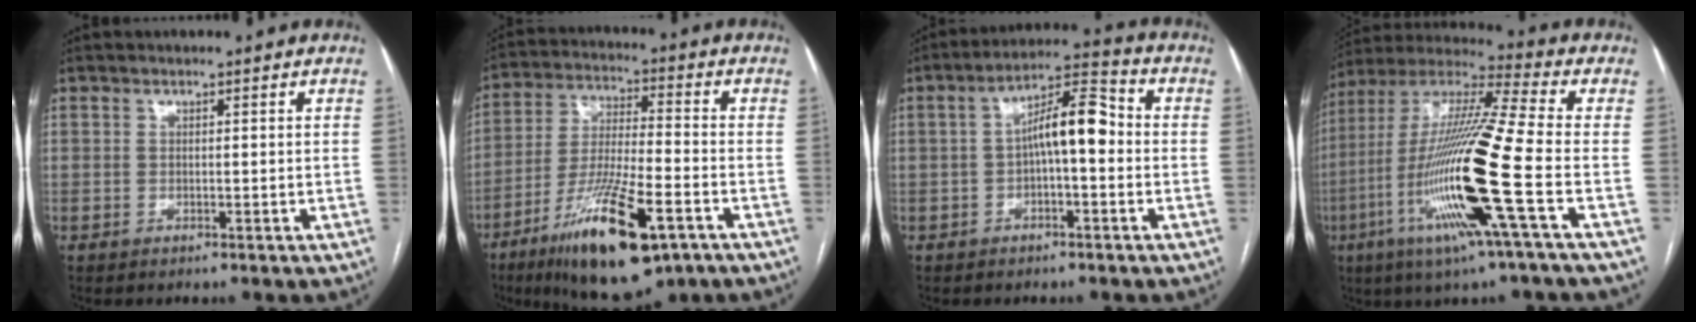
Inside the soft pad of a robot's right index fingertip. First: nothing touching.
{"total": 18.1, "force": [-9.5, 3.8, 14.9], "torque": [-0.276, -0.030, -0.156]}
{"total": 8.6, "force": [-0.4, 2.3, 8.2], "torque": [-0.139, 0.035, -0.008]}
{"total": 20.3, "force": [-6.1, -0.6, 19.4], "torque": [-0.405, -0.024, -0.128]}